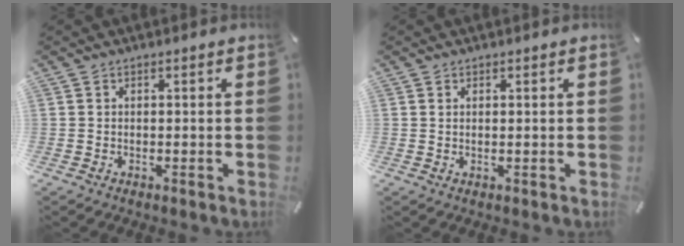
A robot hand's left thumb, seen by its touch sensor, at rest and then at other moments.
{"total": 1.0, "force": [0.5, 0.0, 0.8], "torque": [-0.015, -0.002, 0.009]}